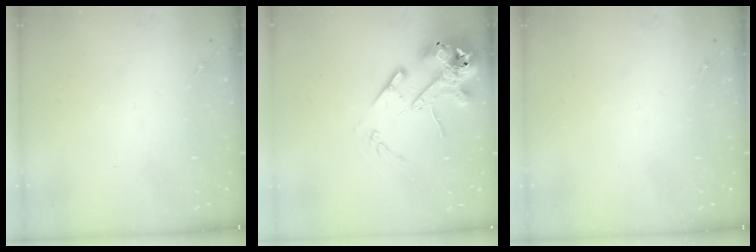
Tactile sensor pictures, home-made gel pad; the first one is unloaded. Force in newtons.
{"total": 16.3, "press": 16.0, "slide": 2.6}
{"total": 0.0}